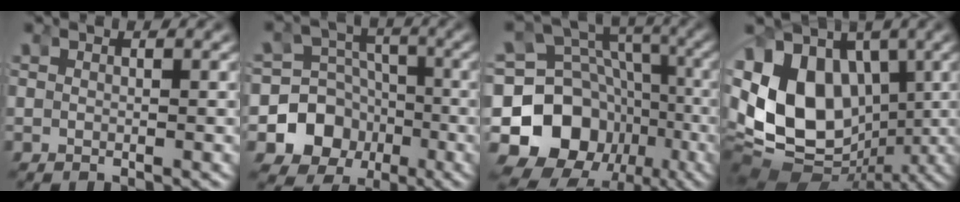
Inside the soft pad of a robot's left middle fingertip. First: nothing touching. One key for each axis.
{"total": 14.8, "fx": -5.5, "fy": 13.1, "fz": 4.2, "tx": -0.089, "ty": -0.061, "tz": -0.092}
{"total": 22.8, "fx": -4.6, "fy": 19.7, "fz": 10.5, "tx": -0.223, "ty": -0.086, "tz": -0.067}
{"total": 19.1, "fx": -1.4, "fy": 15.5, "fz": 11.0, "tx": -0.230, "ty": -0.069, "tz": -0.002}